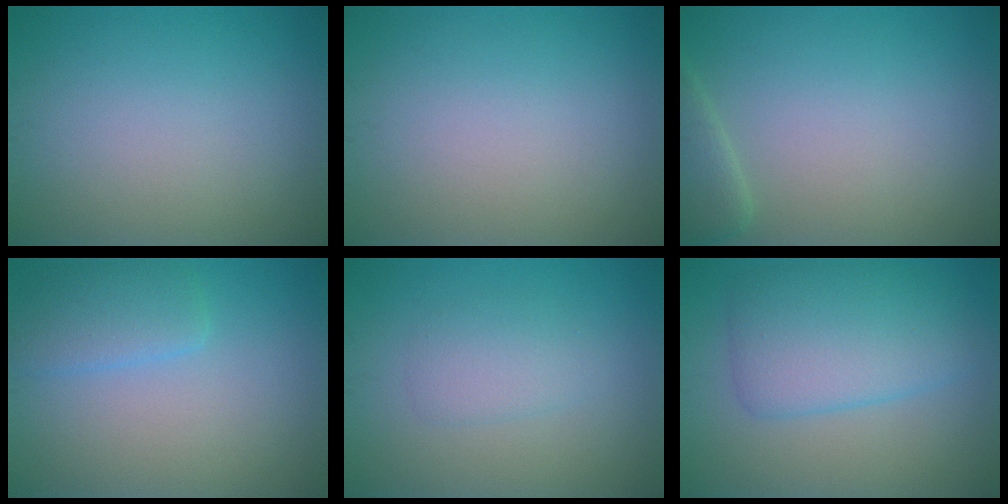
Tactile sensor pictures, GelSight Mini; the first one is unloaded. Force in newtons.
{"total": 0.0}
{"total": 2.2, "press": 2.2, "slide": 0.3}
{"total": 2.7, "press": 2.7, "slide": 0.0}
{"total": 1.9, "press": 1.9, "slide": 0.1}
{"total": 5.7, "press": 5.6, "slide": 0.2}